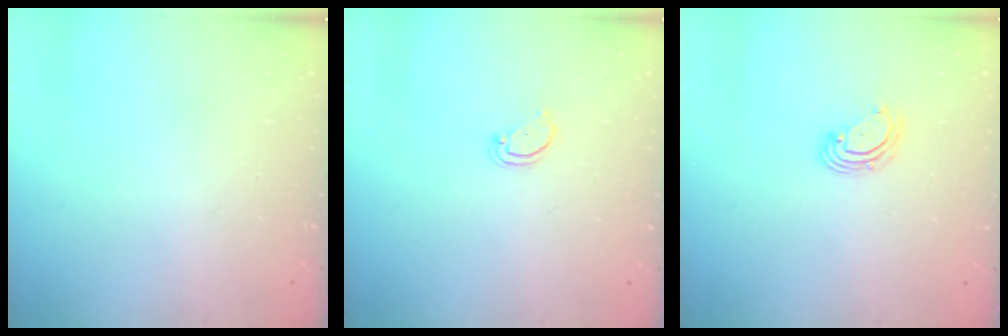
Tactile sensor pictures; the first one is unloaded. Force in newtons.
{"total": 2.1, "press": 2.1, "slide": 0.2}
{"total": 4.0, "press": 4.0, "slide": 0.4}